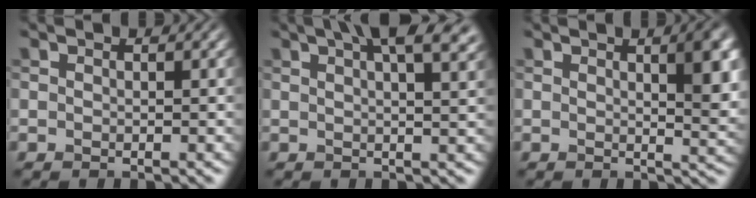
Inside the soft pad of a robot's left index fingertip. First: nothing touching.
{"total": 8.7, "force": [5.0, 3.3, 6.3], "torque": [-0.046, 0.041, 0.041]}
{"total": 5.6, "force": [1.9, 1.8, 4.9], "torque": [-0.041, 0.005, 0.025]}